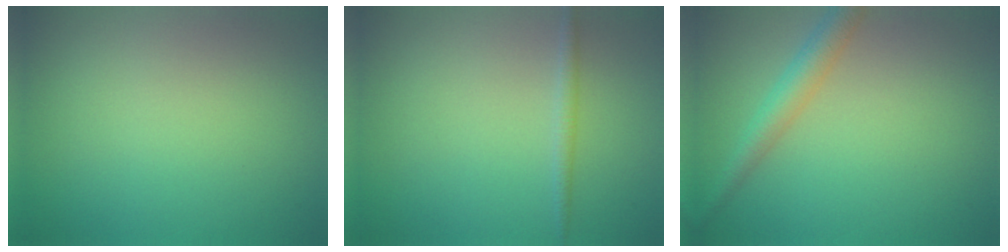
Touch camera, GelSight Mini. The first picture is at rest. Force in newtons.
{"total": 1.1, "press": 1.1, "slide": 0.1}
{"total": 3.0, "press": 3.0, "slide": 0.1}